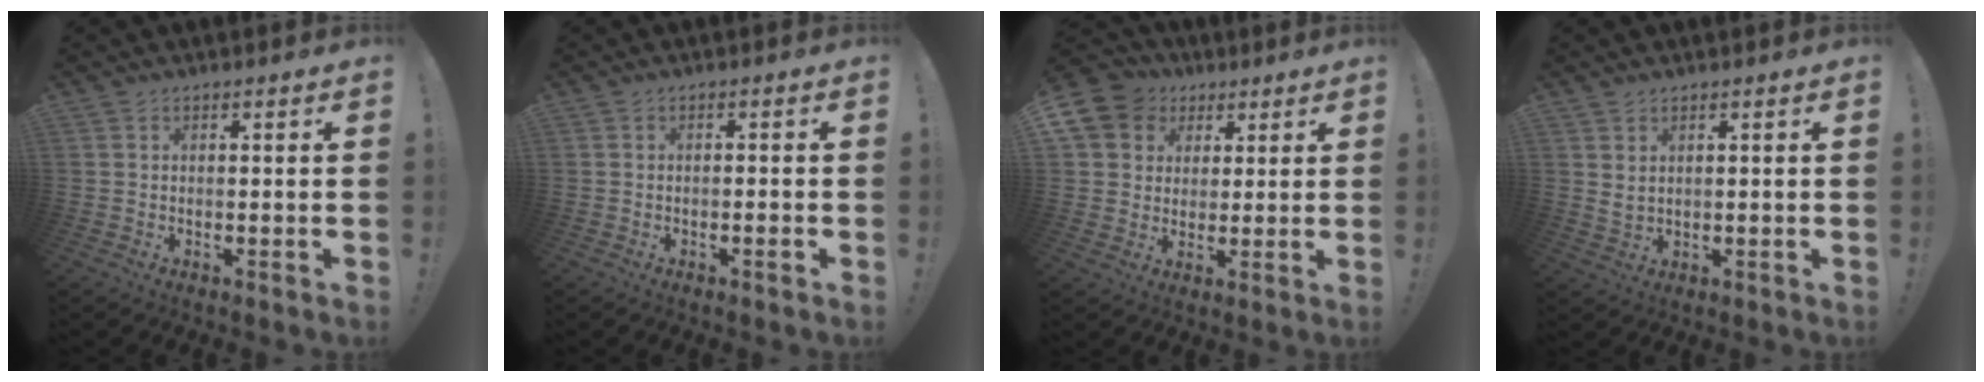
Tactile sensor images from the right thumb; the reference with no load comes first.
{"total": 1.7, "force": [-0.8, 0.1, 1.5], "torque": [-0.027, 0.005, -0.013]}
{"total": 10.6, "force": [4.2, 9.1, 3.5], "torque": [-0.059, -0.023, 0.084]}
{"total": 2.7, "force": [1.8, 1.2, 1.7], "torque": [-0.034, -0.005, 0.034]}